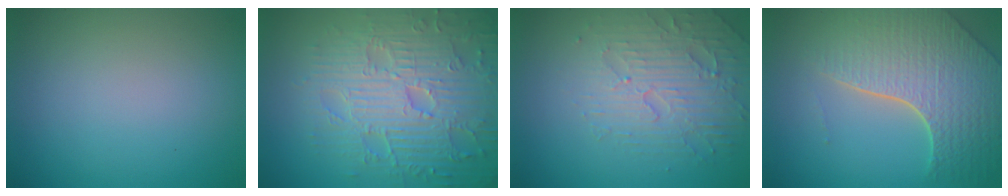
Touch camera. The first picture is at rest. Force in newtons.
{"total": 8.7, "press": 6.4, "slide": 5.8}
{"total": 4.5, "press": 3.6, "slide": 2.7}
{"total": 8.2, "press": 5.9, "slide": 5.8}